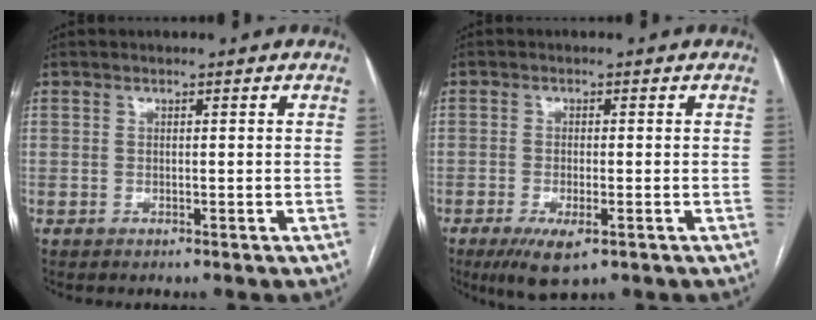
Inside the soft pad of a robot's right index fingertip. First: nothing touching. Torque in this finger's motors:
{"motor_torque": [0.49, -0.24, 0.20, 0.06]}